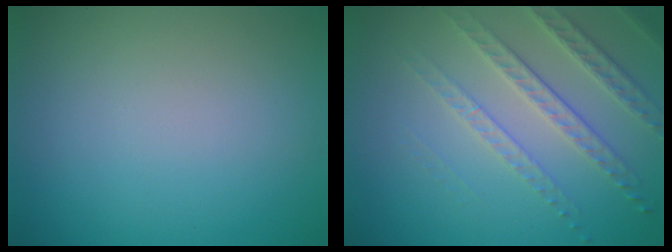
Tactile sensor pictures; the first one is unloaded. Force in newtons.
{"total": 3.6, "press": 3.4, "slide": 1.3}